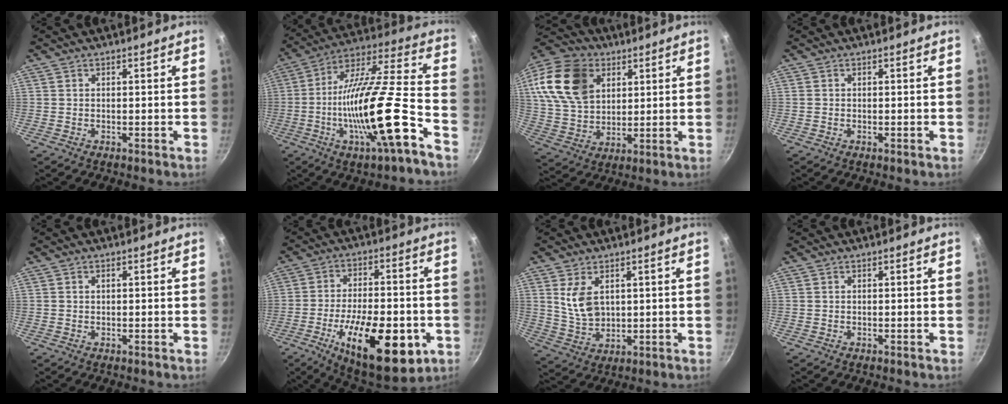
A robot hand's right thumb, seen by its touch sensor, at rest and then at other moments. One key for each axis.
{"total": 22.4, "fx": -8.5, "fy": 4.2, "fz": 20.3, "tx": -0.328, "ty": 0.038, "tz": -0.152}
{"total": 19.0, "fx": 6.6, "fy": 13.6, "fz": 11.5, "tx": -0.206, "ty": -0.004, "tz": 0.125}
{"total": 0.6, "fx": -0.2, "fy": 0.3, "fz": 0.4, "tx": -0.007, "ty": 0.002, "tz": -0.003}
{"total": 0.7, "fx": 0.2, "fy": 0.5, "fz": 0.4, "tx": -0.006, "ty": 0.004, "tz": 0.003}
{"total": 22.3, "fx": -7.6, "fy": 9.6, "fz": 18.6, "tx": -0.264, "ty": 0.010, "tz": -0.108}
{"total": 7.5, "fx": 2.4, "fy": 4.6, "fz": 5.3, "tx": -0.089, "ty": -0.024, "tz": 0.058}
{"total": 0.0}